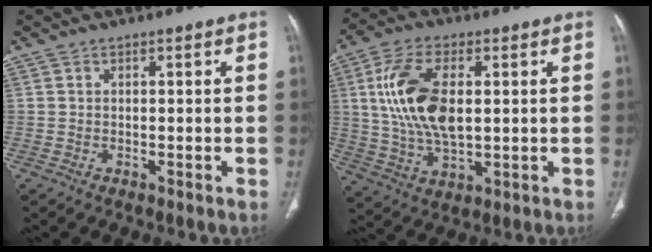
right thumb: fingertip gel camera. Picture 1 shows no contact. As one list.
[{"total": 14.6, "force": [2.3, 7.4, 12.4], "torque": [-0.245, -0.007, 0.049]}]